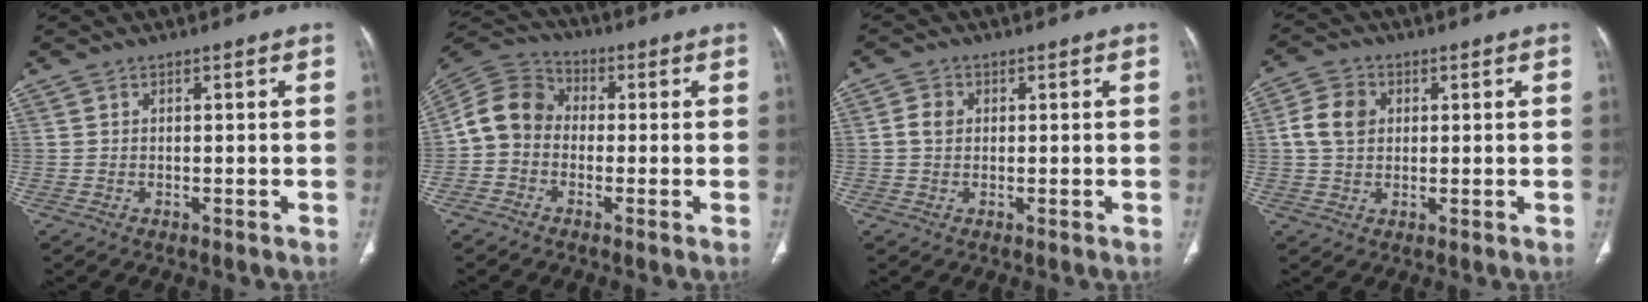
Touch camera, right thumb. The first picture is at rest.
{"total": 8.8, "force": [-1.0, 7.3, 4.7], "torque": [-0.081, 0.032, -0.036]}
{"total": 2.7, "force": [0.3, 2.2, 1.6], "torque": [-0.029, 0.005, 0.004]}
{"total": 6.4, "force": [1.1, 4.9, 3.9], "torque": [-0.072, 0.008, 0.018]}